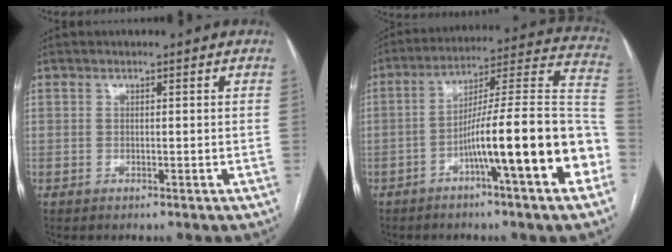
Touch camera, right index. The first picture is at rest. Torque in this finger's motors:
{"motor_torque": [1.57, -0.57, 0.60, 0.21]}